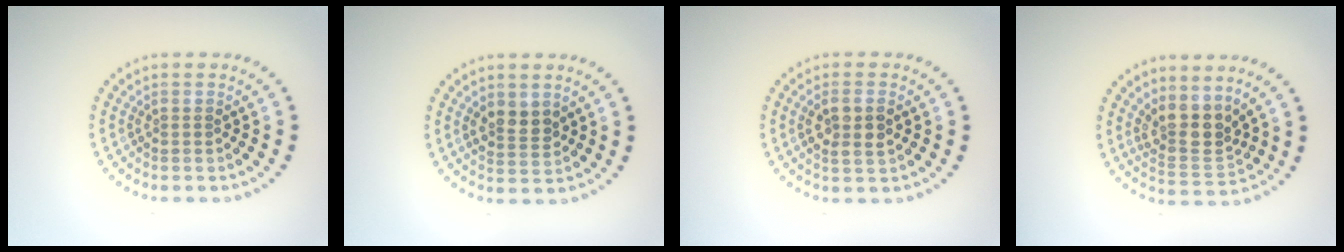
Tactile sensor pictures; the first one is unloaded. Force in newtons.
{"total": 2.2, "press": 2.1, "slide": 0.6}
{"total": 2.7, "press": 2.6, "slide": 0.7}
{"total": 3.6, "press": 2.8, "slide": 2.3}